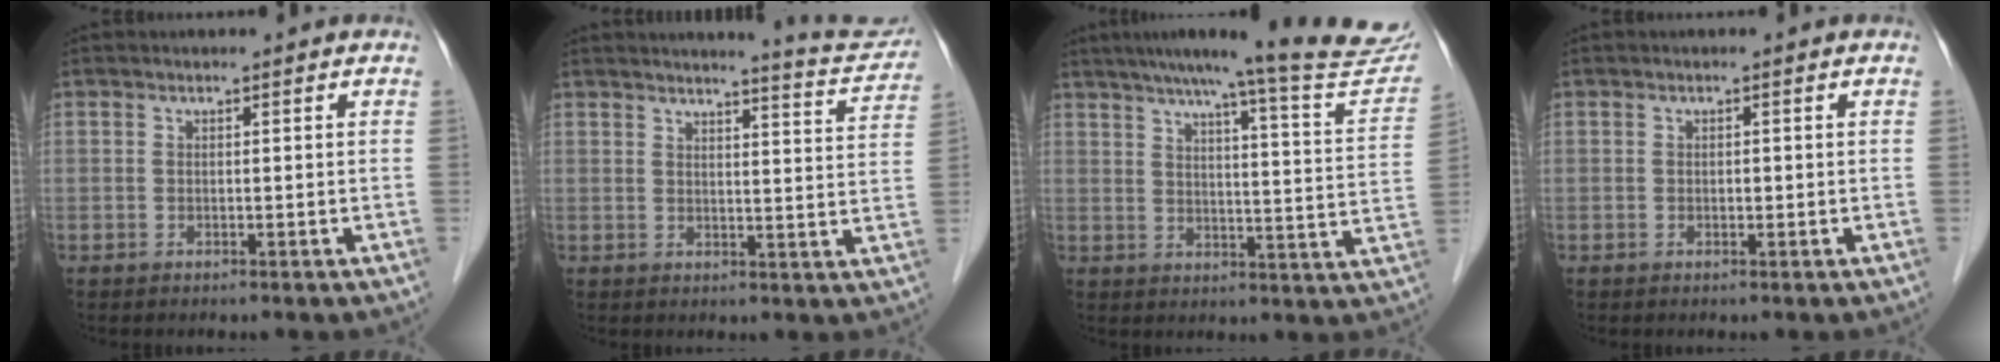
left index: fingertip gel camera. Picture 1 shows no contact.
{"total": 8.7, "force": [8.5, 0.2, 2.0], "torque": [-0.027, -0.024, 0.088]}
{"total": 20.3, "force": [18.4, 0.1, 8.6], "torque": [-0.114, -0.058, 0.222]}
{"total": 0.6, "force": [-0.1, 0.3, 0.5], "torque": [-0.009, 0.000, -0.002]}